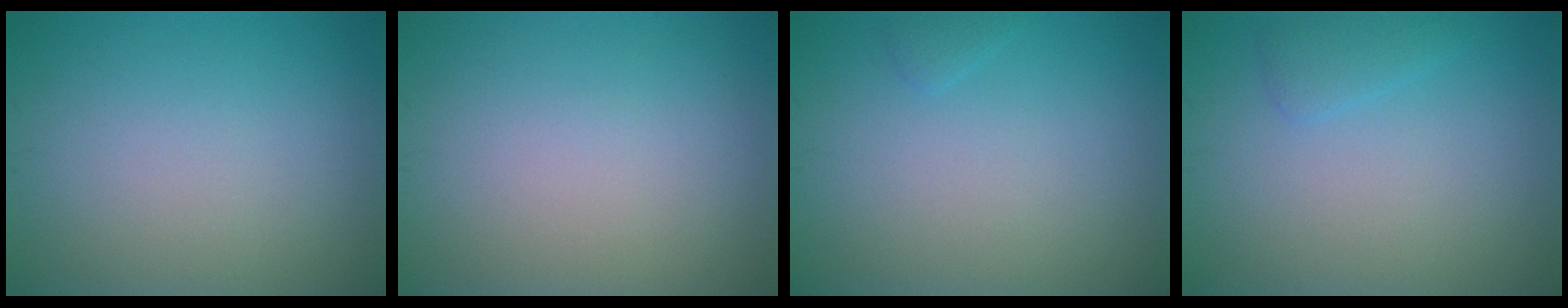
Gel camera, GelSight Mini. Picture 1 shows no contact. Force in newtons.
{"total": 0.0}
{"total": 0.6, "press": 0.6, "slide": 0.1}
{"total": 1.4, "press": 1.4, "slide": 0.1}